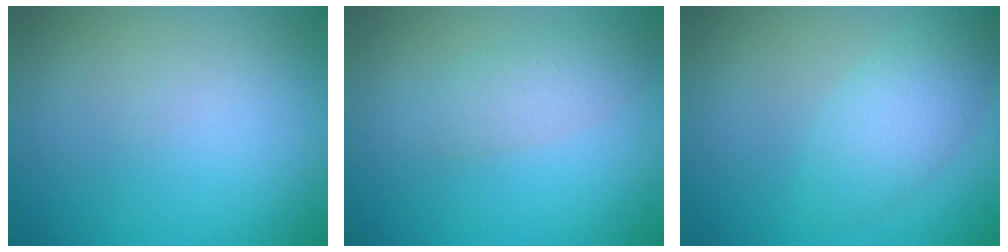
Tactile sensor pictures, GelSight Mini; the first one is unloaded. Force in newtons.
{"total": 2.3, "press": 2.3, "slide": 0.1}
{"total": 3.1, "press": 3.1, "slide": 0.1}